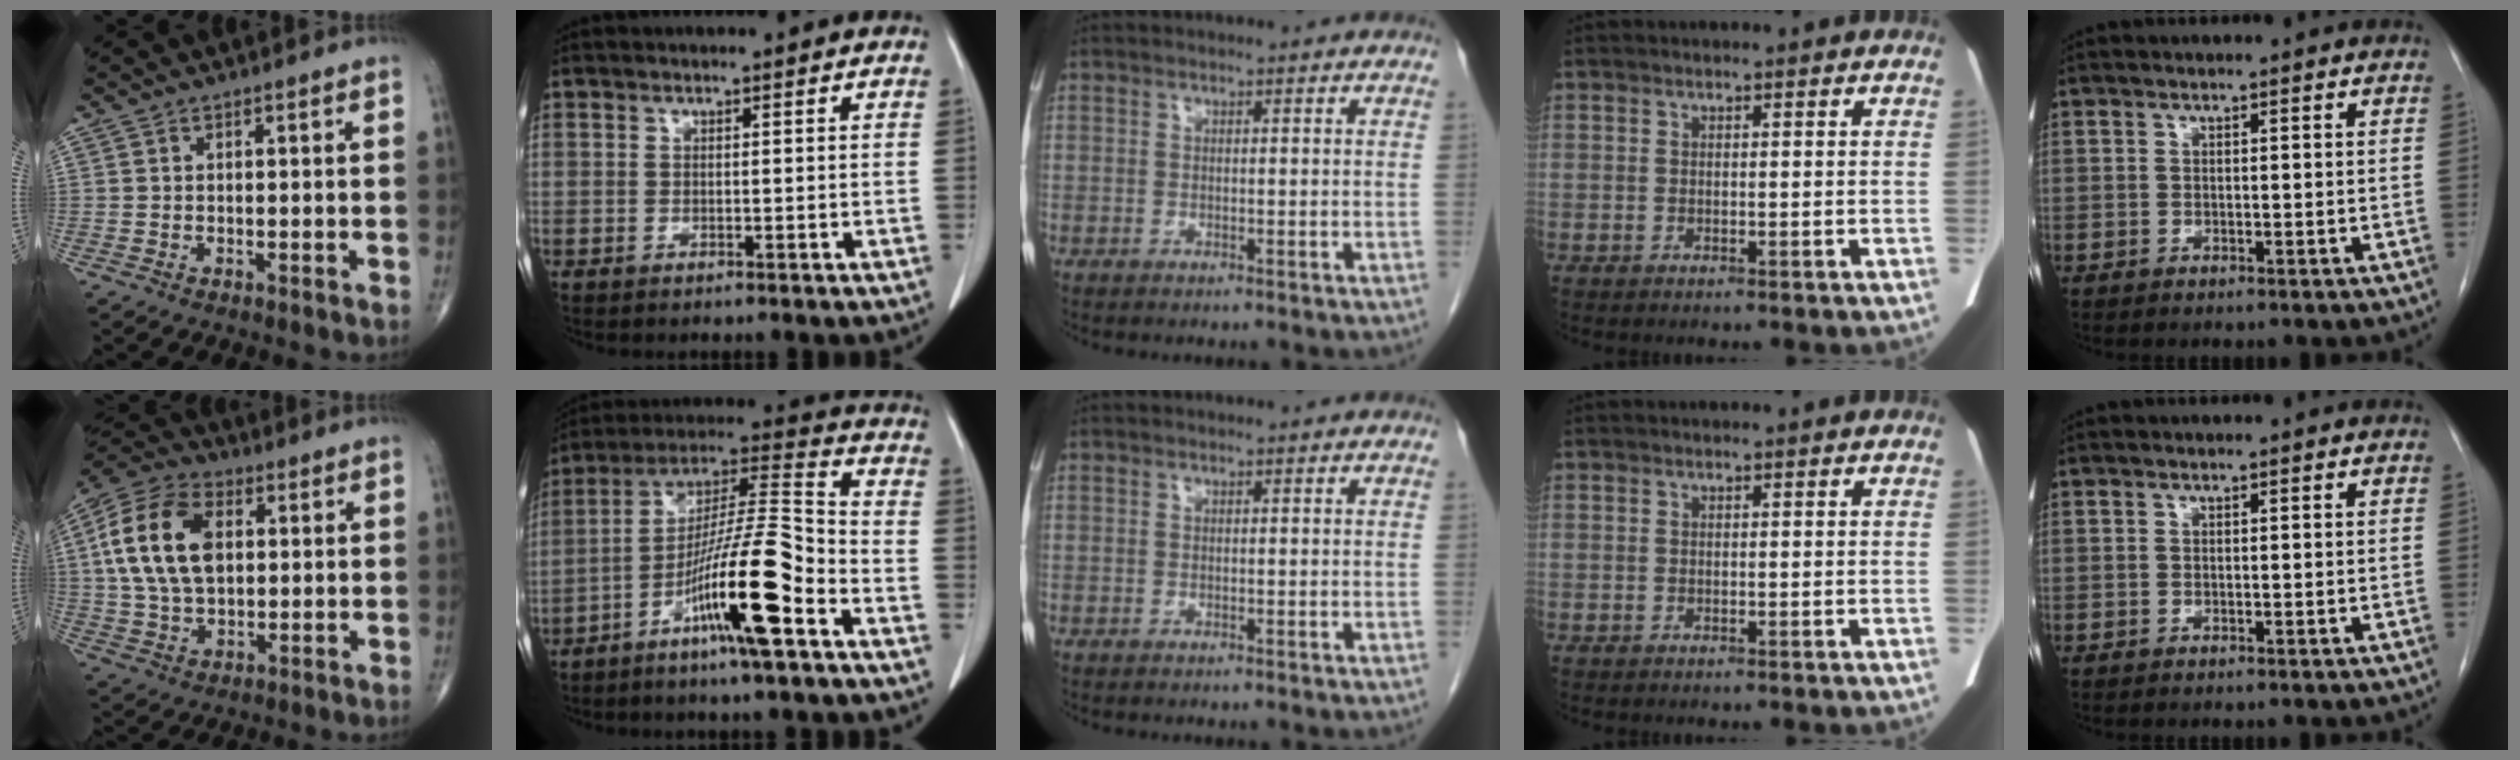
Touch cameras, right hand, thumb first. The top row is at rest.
{"thumb": {"total": 16.7, "force": [2.8, 10.3, 12.8], "torque": [-0.244, 0.010, 0.046]}, "index": {"total": 15.9, "force": [-7.5, 0.3, 14.1], "torque": [-0.257, -0.007, -0.137]}}